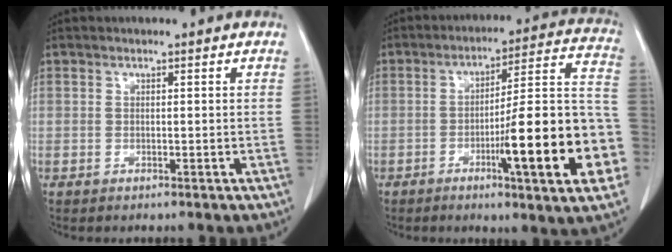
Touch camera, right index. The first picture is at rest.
{"total": 19.7, "force": [-6.3, 1.4, 18.6], "torque": [-0.208, 0.013, -0.089]}